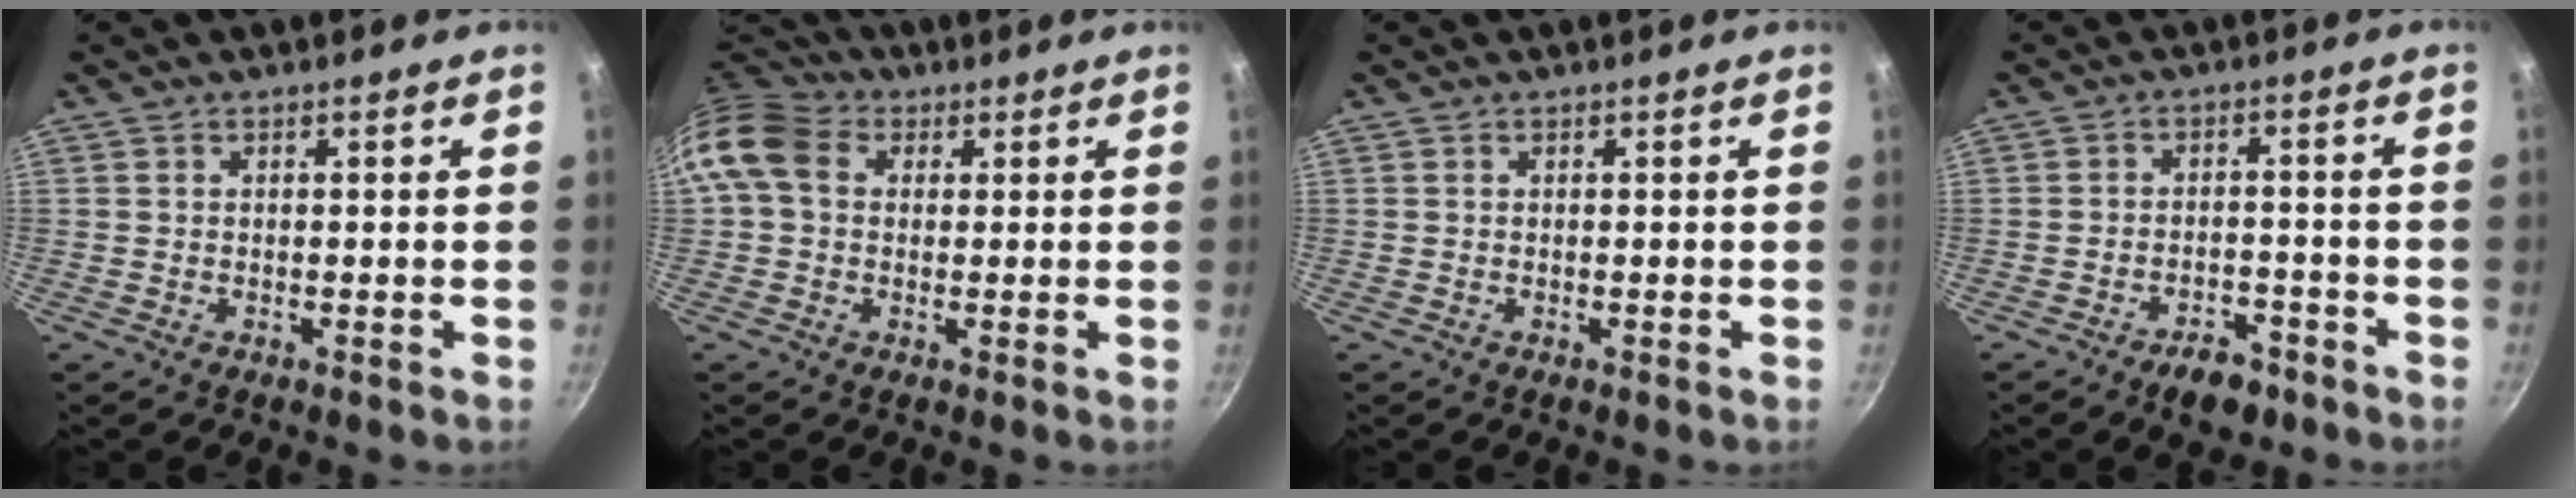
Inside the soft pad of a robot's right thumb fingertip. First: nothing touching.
{"total": 9.6, "force": [1.8, 7.5, 5.7], "torque": [-0.094, 0.017, 0.013]}
{"total": 0.0}
{"total": 5.9, "force": [-4.1, 3.0, 3.1], "torque": [-0.032, 0.033, -0.055]}